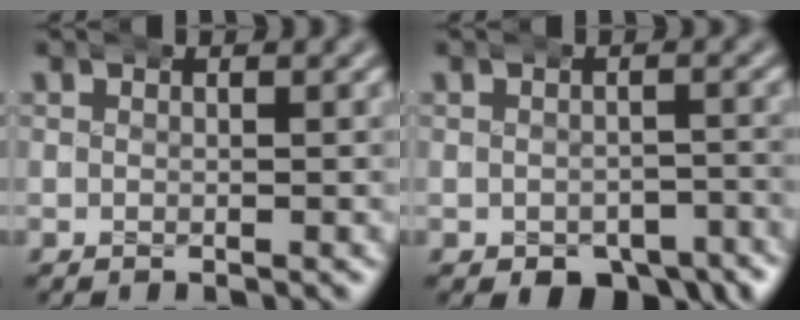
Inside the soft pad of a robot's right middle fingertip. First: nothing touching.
{"total": 6.0, "force": [-4.6, 2.8, 2.7], "torque": [-0.026, -0.015, -0.063]}